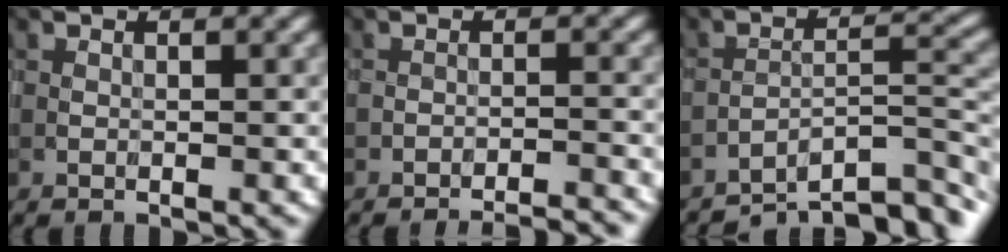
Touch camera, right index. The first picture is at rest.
{"total": 5.4, "force": [-5.2, 0.7, 1.1], "torque": [-0.001, 0.021, -0.063]}
{"total": 7.7, "force": [-6.6, 1.6, 3.6], "torque": [-0.043, 0.009, -0.110]}